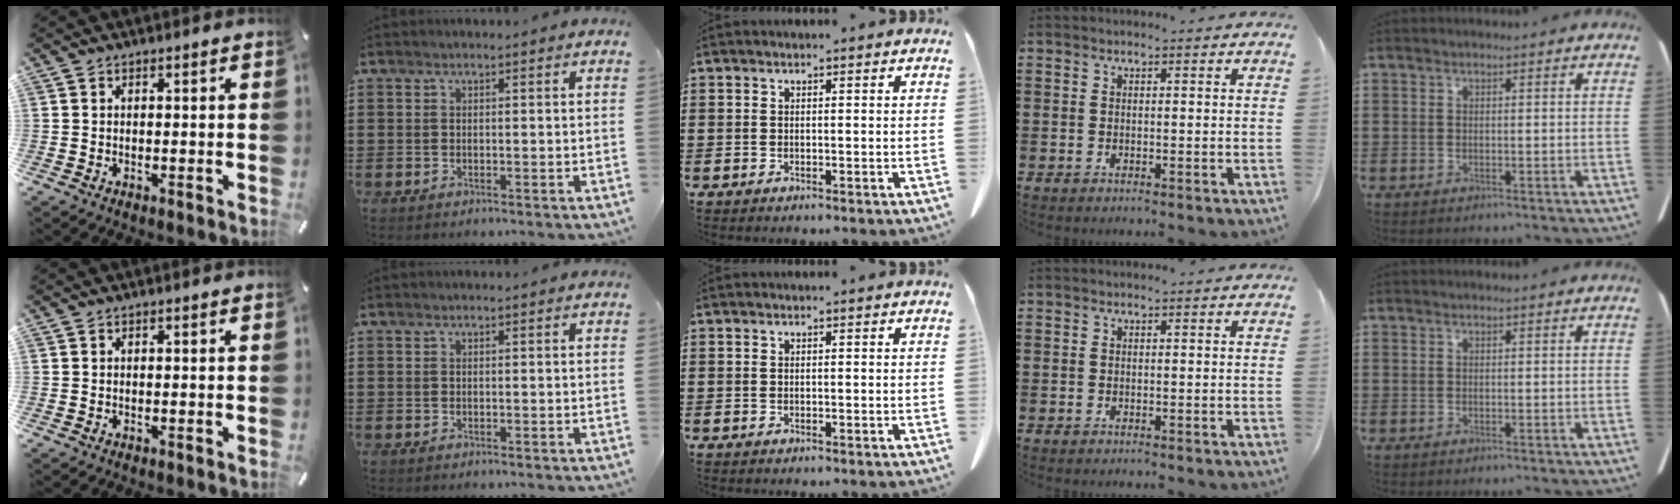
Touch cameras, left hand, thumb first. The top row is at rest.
{}